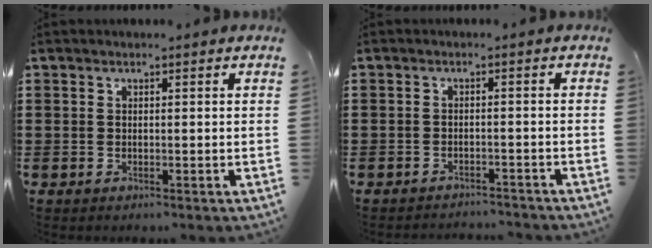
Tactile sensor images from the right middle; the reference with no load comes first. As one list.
[{"total": 1.9, "force": [-1.9, 0.1, 0.0], "torque": [-0.006, 0.000, -0.041]}]